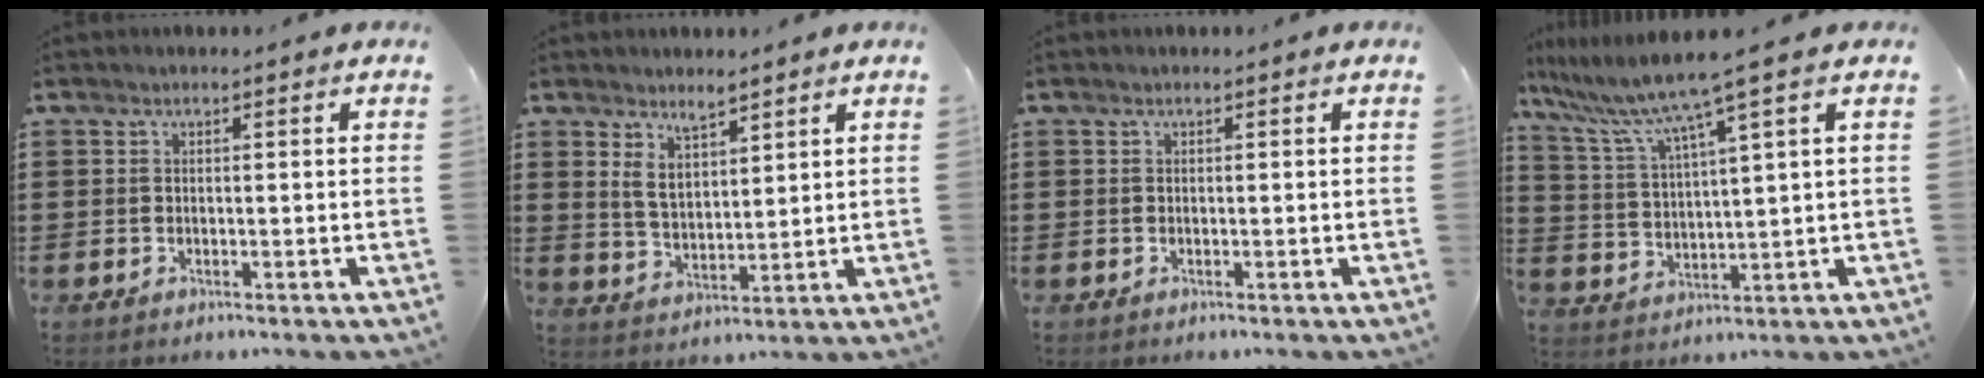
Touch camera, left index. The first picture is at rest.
{"total": 4.7, "force": [3.6, 1.9, 2.2], "torque": [-0.054, 0.001, 0.067]}
{"total": 0.0}
{"total": 7.1, "force": [5.3, -0.6, 4.8], "torque": [-0.121, -0.035, 0.082]}